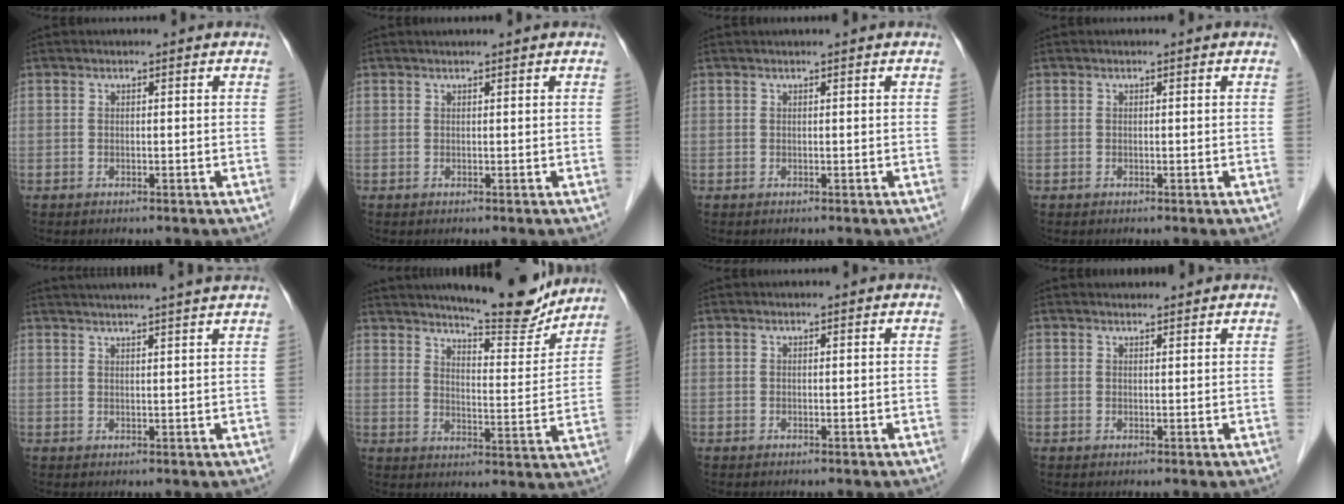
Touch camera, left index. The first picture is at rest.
{"total": 1.3, "force": [1.1, 0.0, 0.7], "torque": [-0.008, 0.015, 0.019]}
{"total": 0.6, "force": [0.5, -0.1, 0.3], "torque": [-0.004, 0.008, 0.013]}
{"total": 0.0}
{"total": 11.9, "force": [10.7, -1.3, 5.0], "torque": [-0.081, 0.007, 0.136]}
{"total": 14.4, "force": [13.2, 1.8, 5.5], "torque": [-0.078, -0.026, 0.176]}
{"total": 0.0}
{"total": 1.8, "force": [1.8, 0.2, 0.2], "torque": [-0.010, 0.012, 0.029]}